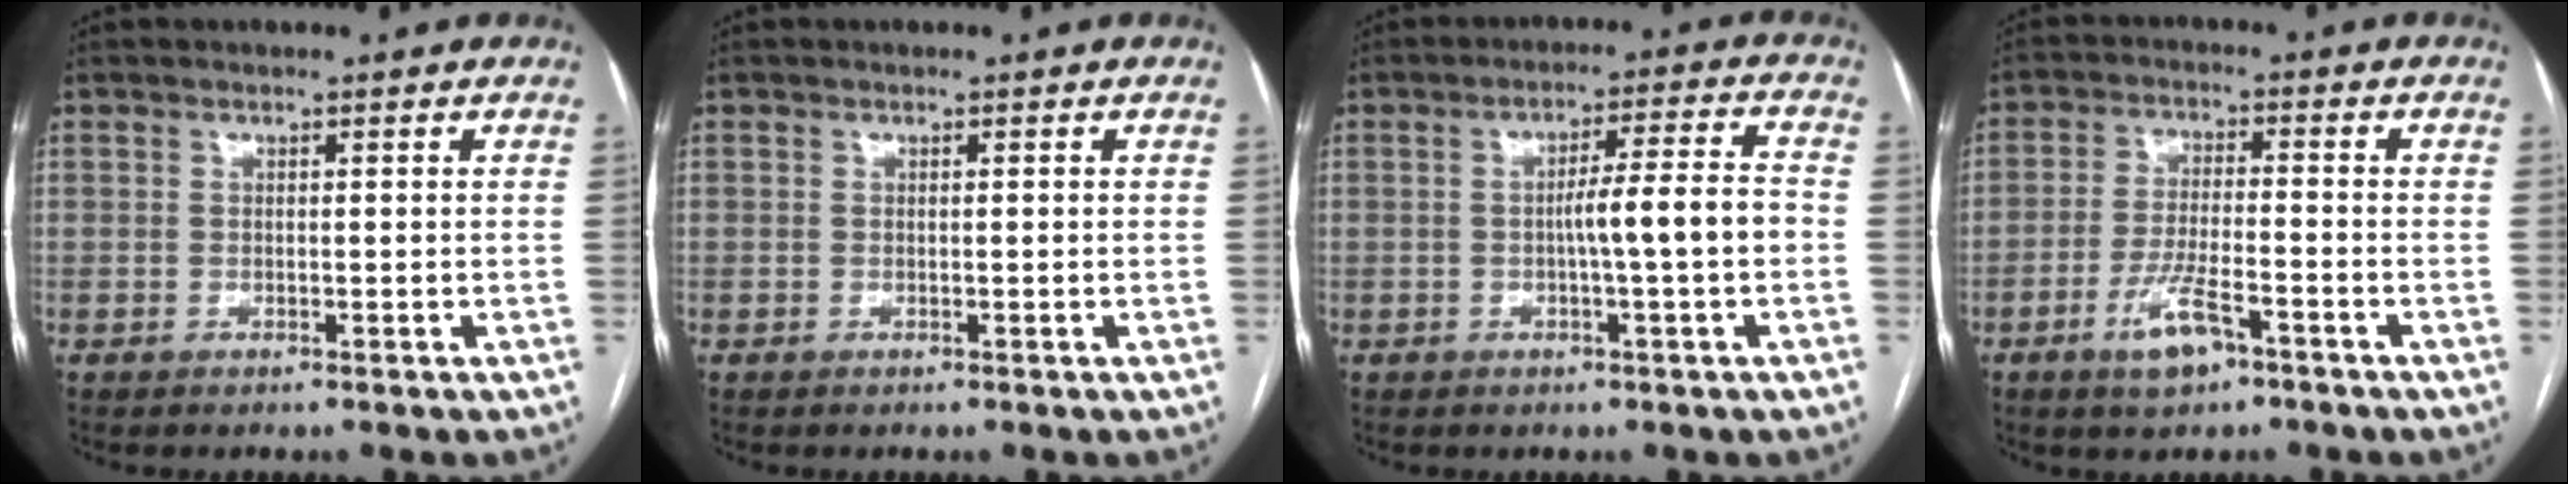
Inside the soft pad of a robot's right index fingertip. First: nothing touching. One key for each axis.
{"total": 0.0}
{"total": 6.9, "fx": -1.2, "fy": -0.2, "fz": 6.8, "tx": -0.109, "ty": 0.013, "tz": -0.017}
{"total": 6.9, "fx": -3.9, "fy": 1.7, "fz": 5.4, "tx": -0.108, "ty": -0.006, "tz": -0.067}